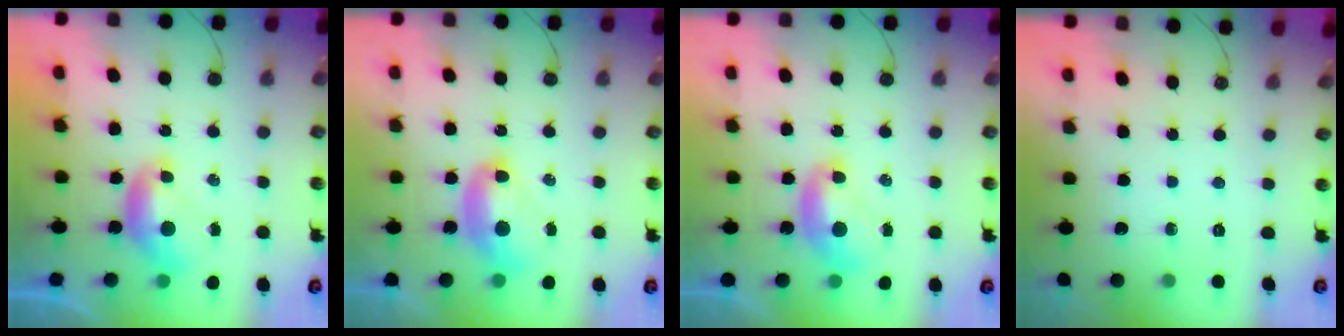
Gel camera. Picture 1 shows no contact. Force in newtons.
{"total": 3.5, "press": 3.5, "slide": 0.0}
{"total": 1.4, "press": 1.4, "slide": 0.2}
{"total": 0.0}